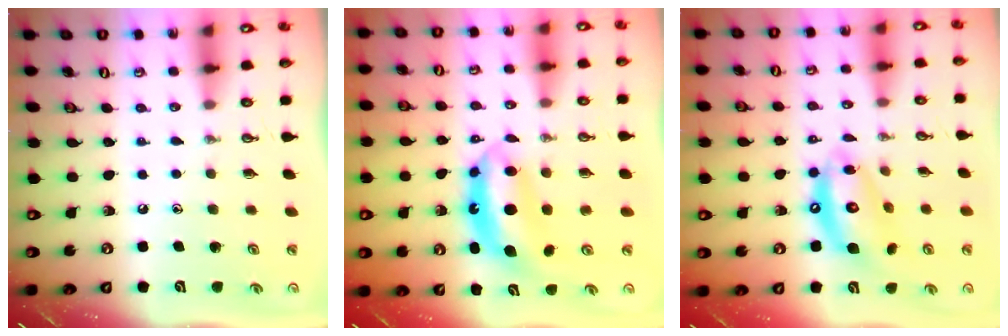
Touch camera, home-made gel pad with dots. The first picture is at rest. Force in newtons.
{"total": 7.4, "press": 7.3, "slide": 0.7}
{"total": 12.2, "press": 12.1, "slide": 1.1}